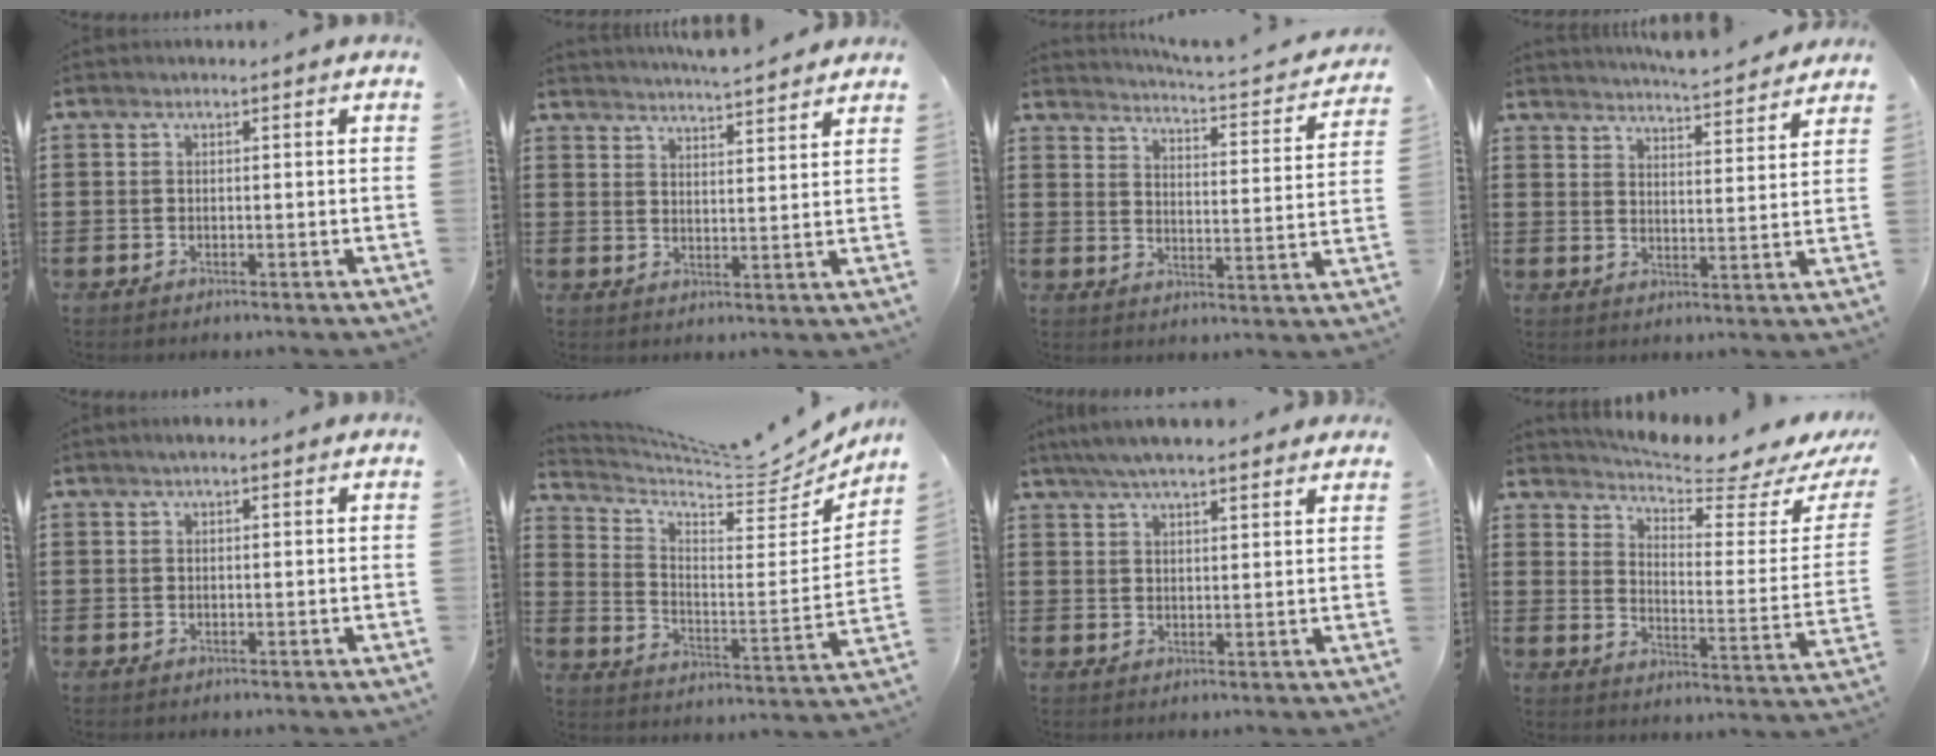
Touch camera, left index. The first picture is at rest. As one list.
[{"total": 4.2, "force": [4.1, -0.5, 0.5], "torque": [-0.024, -0.022, 0.073]}, {"total": 2.9, "force": [2.7, -0.5, 0.8], "torque": [-0.027, -0.035, 0.034]}, {"total": 4.9, "force": [4.8, -0.6, 0.7], "torque": [-0.025, -0.034, 0.082]}, {"total": 1.3, "force": [1.0, 0.3, 0.9], "torque": [-0.017, 0.002, 0.017]}, {"total": 6.9, "force": [6.2, 1.4, 2.7], "torque": [-0.068, -0.049, 0.099]}, {"total": 5.3, "force": [4.8, 0.8, 2.3], "torque": [-0.056, -0.005, 0.088]}, {"total": 5.8, "force": [5.3, 0.0, 2.3], "torque": [-0.058, -0.054, 0.086]}]